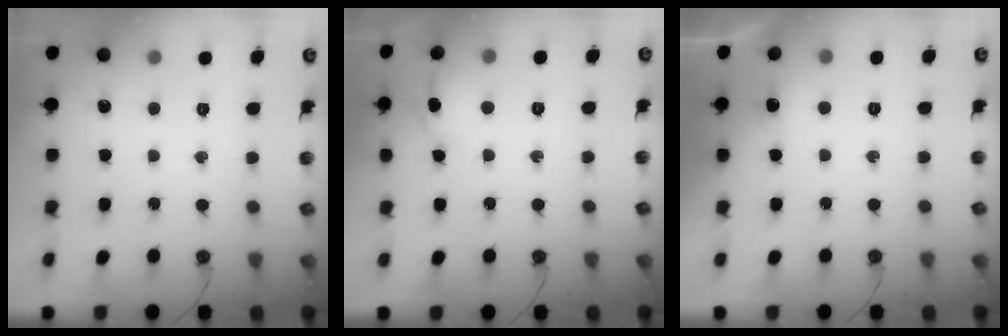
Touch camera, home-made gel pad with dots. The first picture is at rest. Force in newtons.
{"total": 7.3, "press": 7.2, "slide": 1.3}
{"total": 4.9, "press": 4.4, "slide": 2.0}